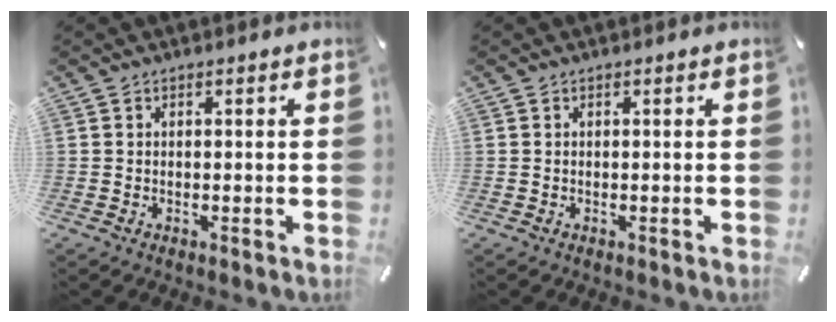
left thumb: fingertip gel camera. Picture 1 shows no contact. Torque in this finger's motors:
{"motor_torque": [0.00, 0.00, -0.01, 0.00, 0.00]}